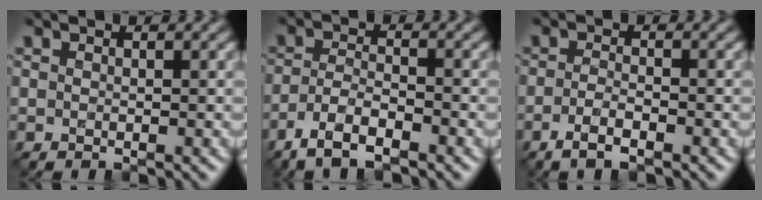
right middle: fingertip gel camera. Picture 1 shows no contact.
{"total": 4.5, "force": [-3.3, 1.3, 2.8], "torque": [-0.058, -0.005, -0.067]}
{"total": 2.5, "force": [-1.4, 0.7, 2.0], "torque": [-0.042, -0.001, -0.029]}